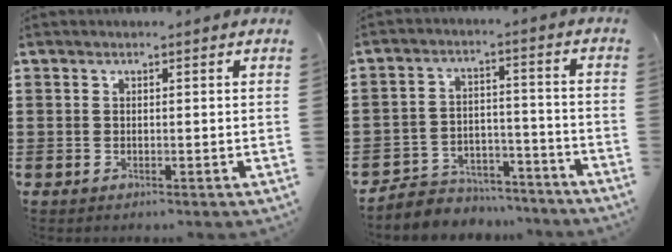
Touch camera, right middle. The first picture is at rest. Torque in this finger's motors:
{"motor_torque": [0.18, 0.04, 0.03, 0.03]}